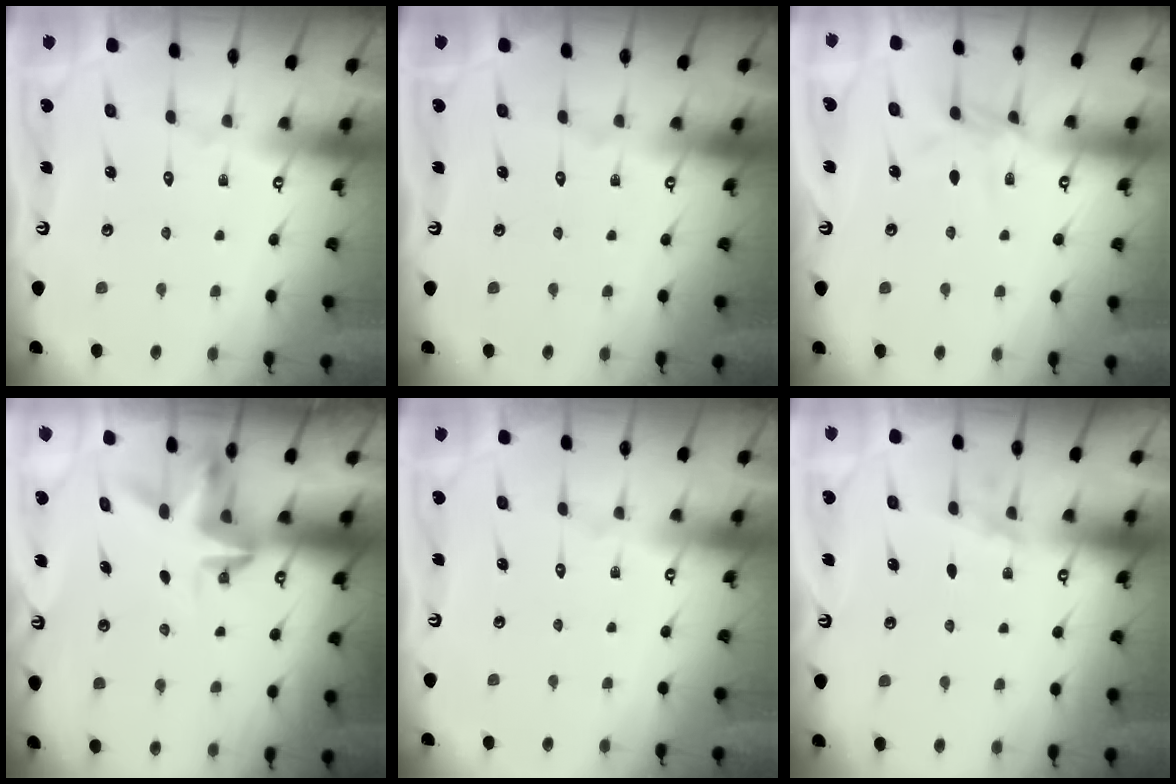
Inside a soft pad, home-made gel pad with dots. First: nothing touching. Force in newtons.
{"total": 0.0}
{"total": 6.1, "press": 6.1, "slide": 0.6}
{"total": 3.5, "press": 3.5, "slide": 0.2}
{"total": 0.0}
{"total": 3.4, "press": 2.6, "slide": 2.2}